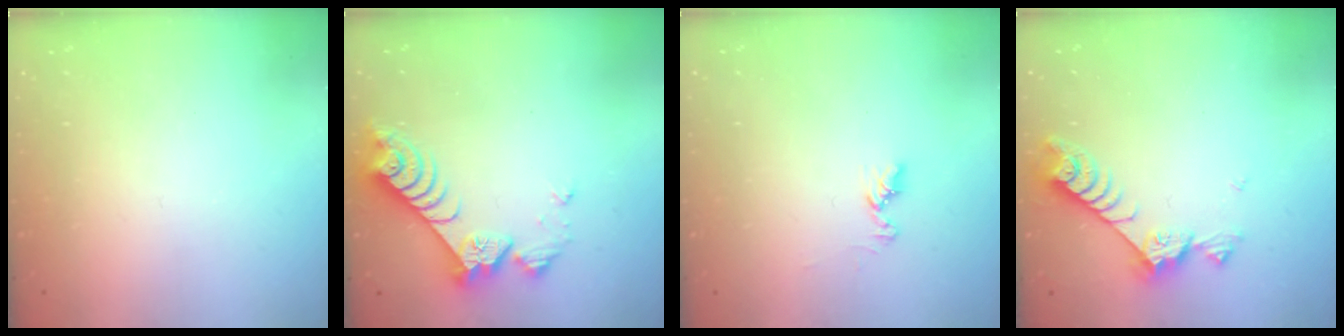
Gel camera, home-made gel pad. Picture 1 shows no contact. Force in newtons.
{"total": 8.1, "press": 8.0, "slide": 0.6}
{"total": 6.4, "press": 6.3, "slide": 0.7}
{"total": 8.5, "press": 8.4, "slide": 1.4}